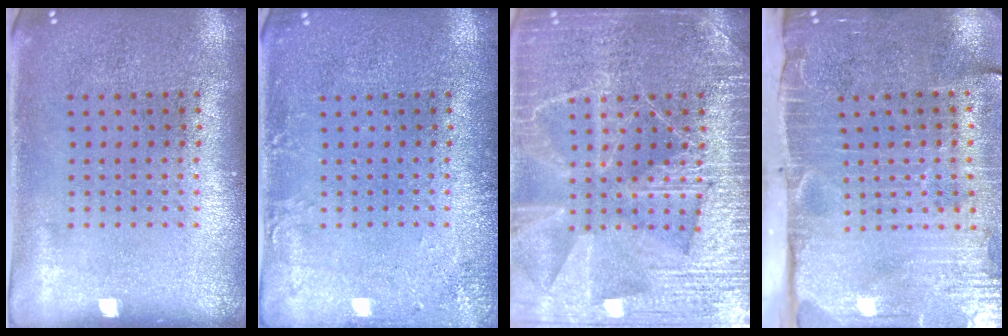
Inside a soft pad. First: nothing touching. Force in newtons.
{"total": 1.9, "press": 1.9, "slide": 0.2}
{"total": 6.3, "press": 6.3, "slide": 0.7}
{"total": 4.7, "press": 3.8, "slide": 2.7}